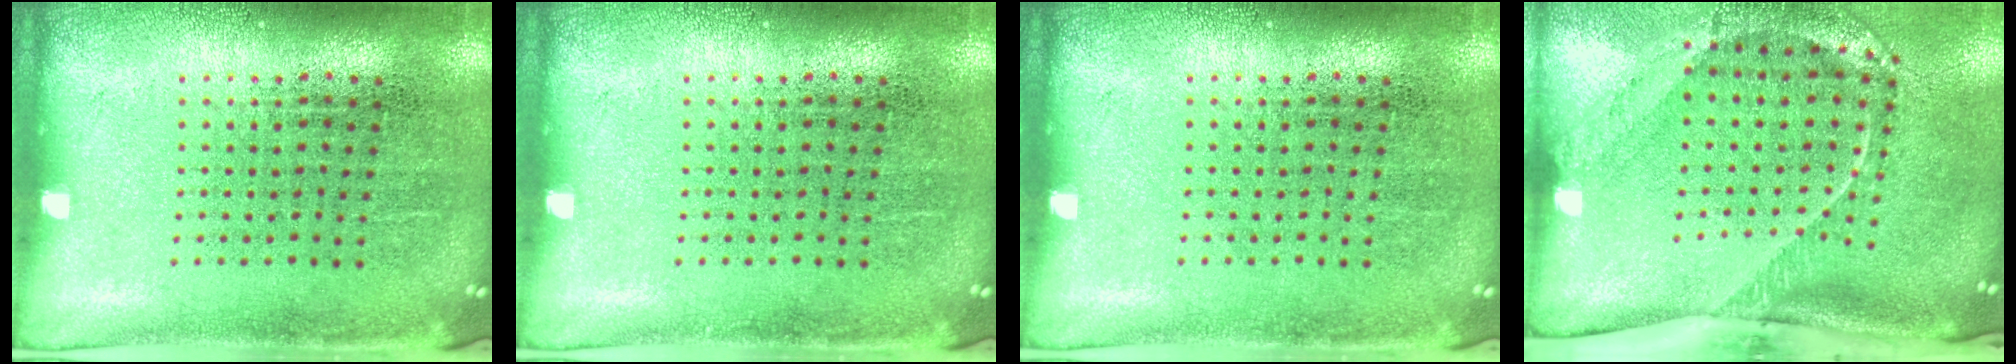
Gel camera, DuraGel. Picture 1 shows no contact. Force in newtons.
{"total": 0.0}
{"total": 0.0}
{"total": 2.7, "press": 1.8, "slide": 2.0}